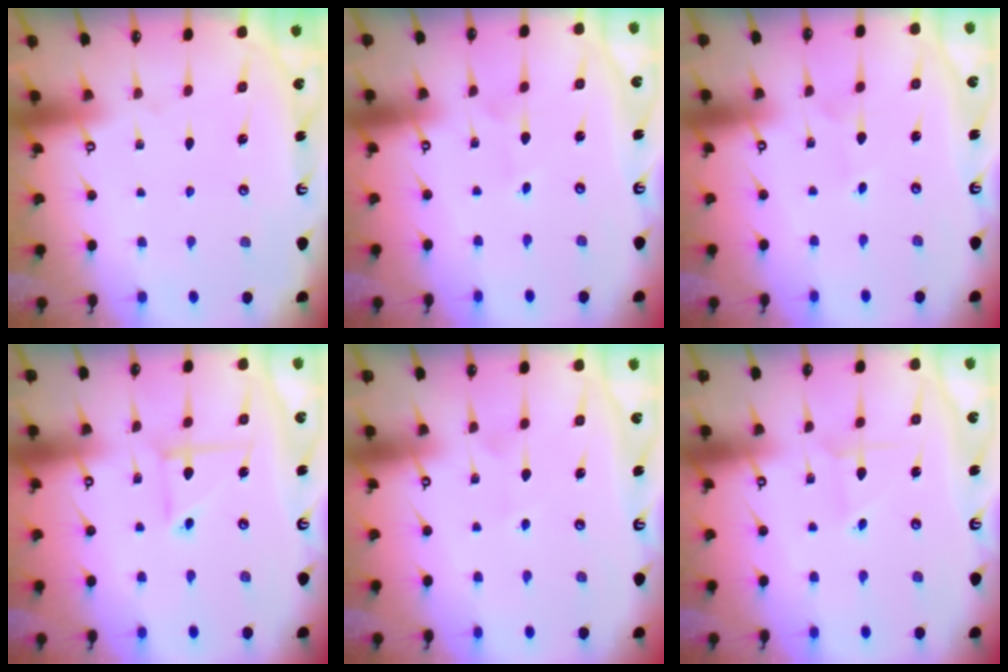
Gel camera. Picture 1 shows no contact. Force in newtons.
{"total": 1.3, "press": 1.3, "slide": 0.1}
{"total": 1.3, "press": 1.3, "slide": 0.1}
{"total": 4.8, "press": 4.7, "slide": 0.5}
{"total": 2.6, "press": 2.4, "slide": 1.0}
{"total": 2.3, "press": 2.3, "slide": 0.2}